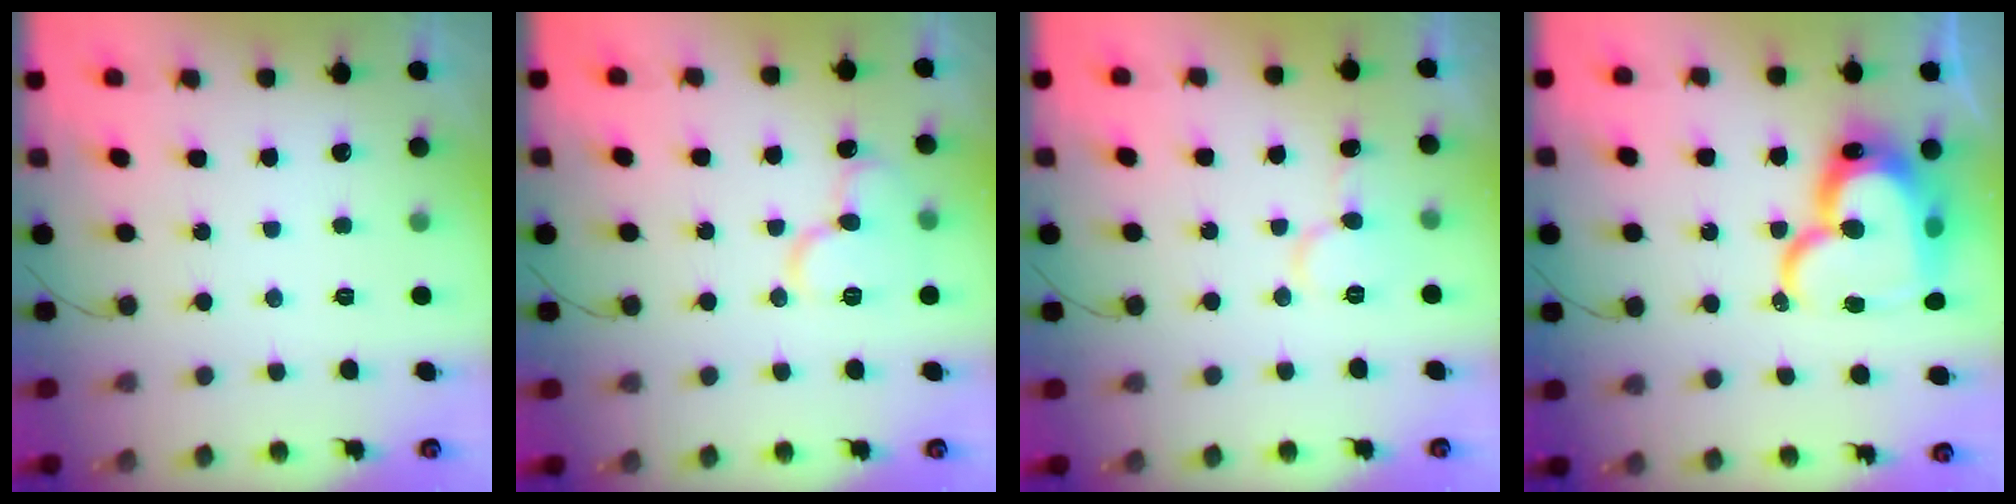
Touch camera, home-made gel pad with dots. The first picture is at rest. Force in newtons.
{"total": 10.9, "press": 10.8, "slide": 1.4}
{"total": 7.6, "press": 7.6, "slide": 0.8}
{"total": 25.1, "press": 25.0, "slide": 1.9}